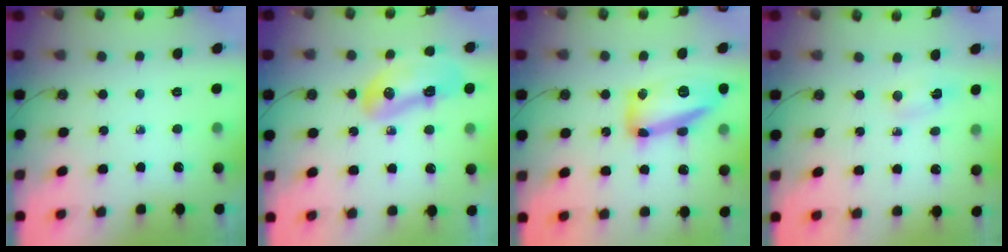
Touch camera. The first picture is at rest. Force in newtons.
{"total": 14.8, "press": 12.3, "slide": 8.2}
{"total": 15.8, "press": 15.8, "slide": 1.1}
{"total": 4.9, "press": 1.9, "slide": 4.6}